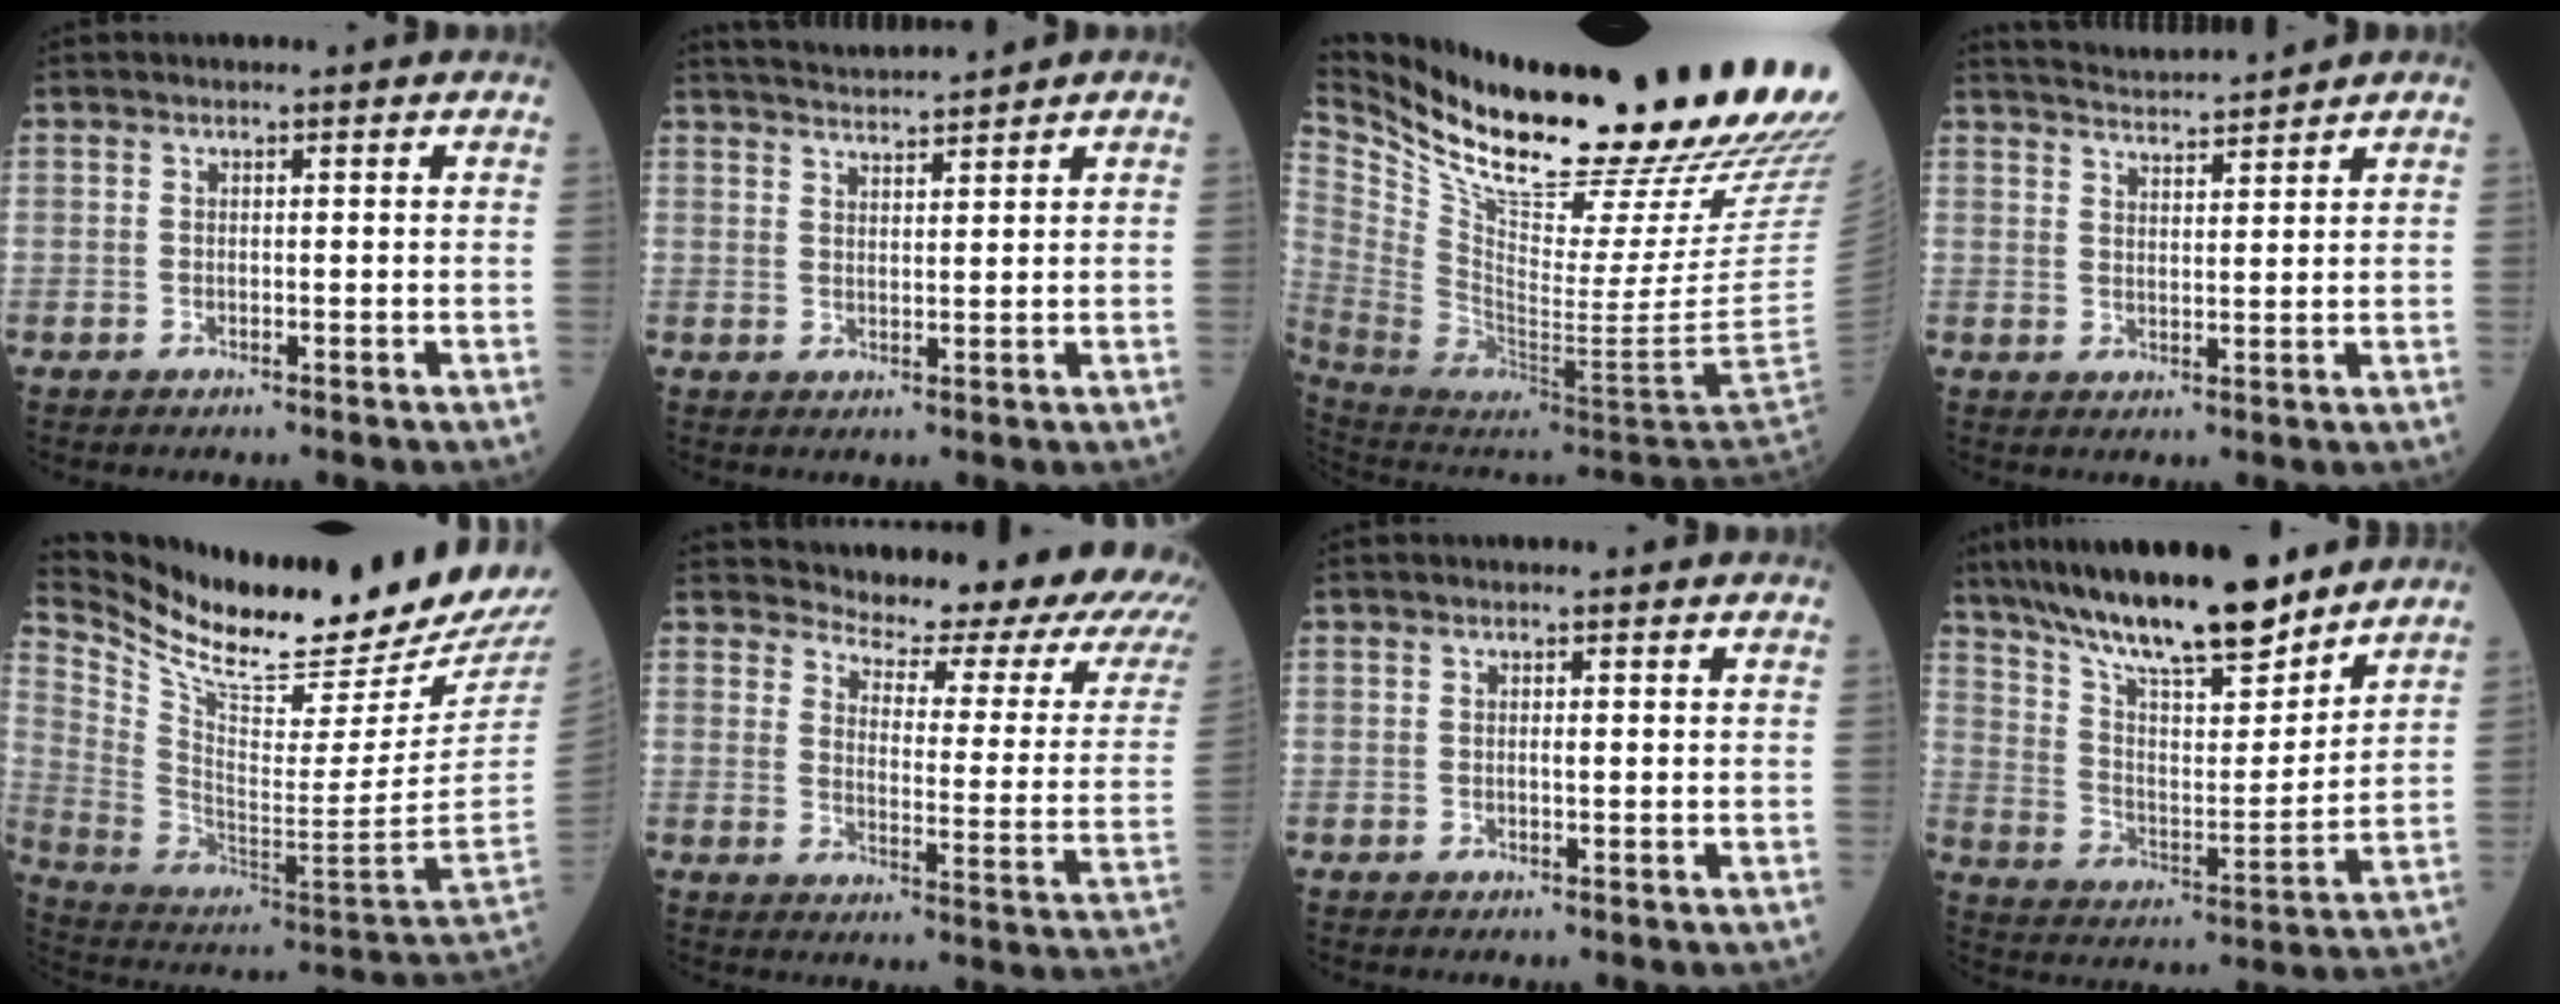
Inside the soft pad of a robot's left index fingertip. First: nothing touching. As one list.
[{"total": 6.1, "force": [5.8, -0.5, 1.7], "torque": [-0.034, 0.018, 0.104]}, {"total": 32.7, "force": [25.4, 0.9, 20.6], "torque": [-0.322, -0.100, 0.375]}, {"total": 8.0, "force": [7.7, -0.1, 2.1], "torque": [-0.045, 0.019, 0.128]}, {"total": 27.4, "force": [24.8, -0.2, 11.5], "torque": [-0.218, -0.112, 0.379]}, {"total": 18.9, "force": [16.8, 3.0, 8.2], "torque": [-0.100, -0.076, 0.186]}, {"total": 0.6, "force": [0.1, 0.1, 0.6], "torque": [-0.015, 0.000, 0.001]}, {"total": 20.0, "force": [16.4, 3.5, 10.9], "torque": [-0.193, 0.009, 0.284]}]